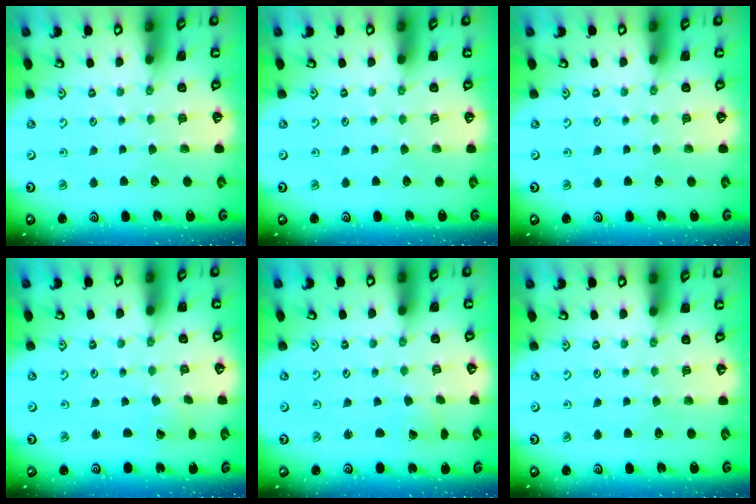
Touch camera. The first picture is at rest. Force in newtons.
{"total": 0.0}
{"total": 0.0}
{"total": 0.0}
{"total": 0.9, "press": 0.9, "slide": 0.1}
{"total": 0.0}